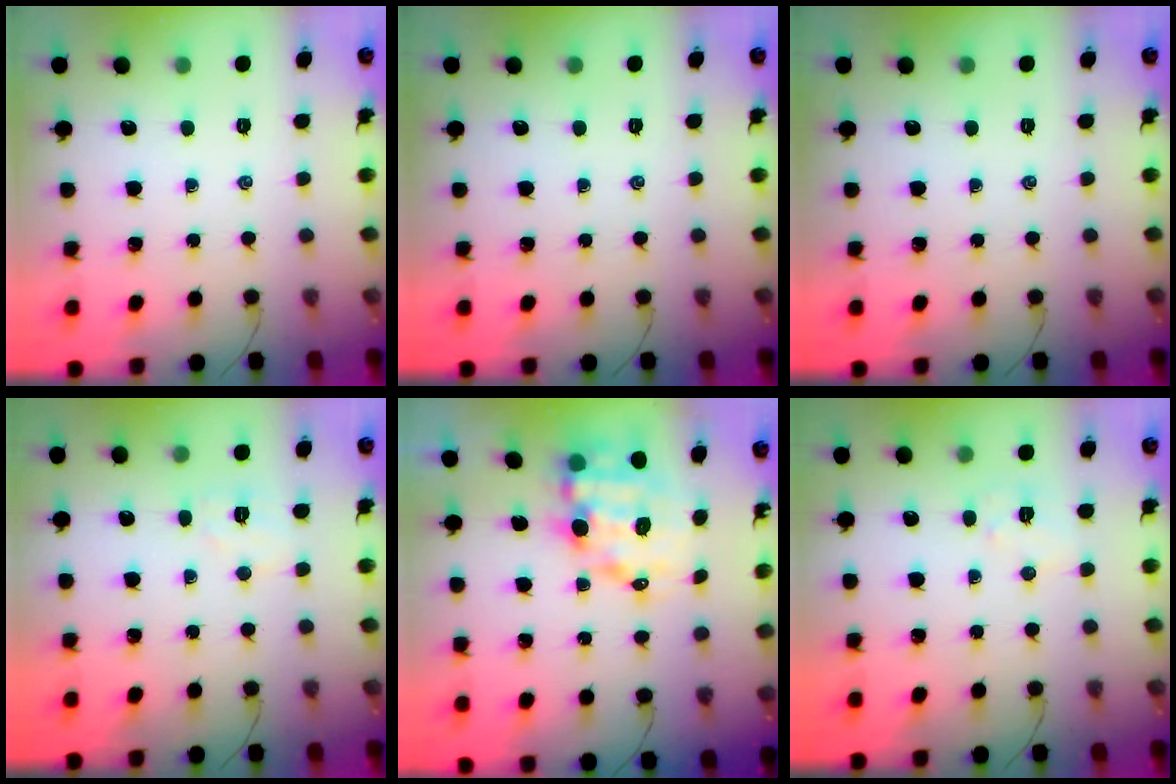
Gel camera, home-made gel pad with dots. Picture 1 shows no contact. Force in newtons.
{"total": 0.0}
{"total": 0.0}
{"total": 4.2, "press": 4.1, "slide": 0.9}
{"total": 11.0, "press": 10.7, "slide": 2.6}
{"total": 5.7, "press": 5.6, "slide": 0.9}